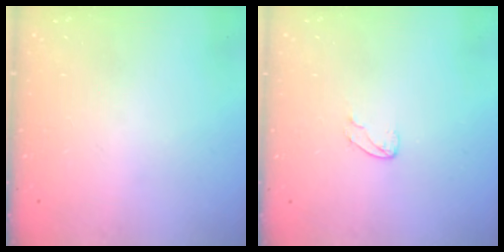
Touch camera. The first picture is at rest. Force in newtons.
{"total": 4.2, "press": 4.2, "slide": 0.4}